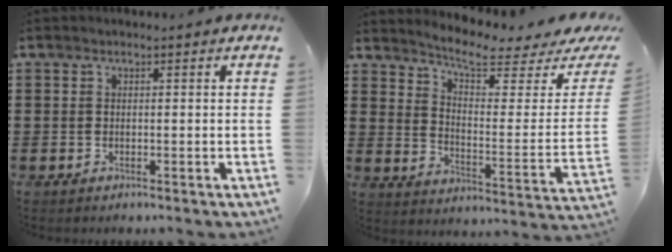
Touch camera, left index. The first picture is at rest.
{"total": 5.5, "force": [4.5, 0.9, 3.0], "torque": [-0.068, -0.038, 0.067]}